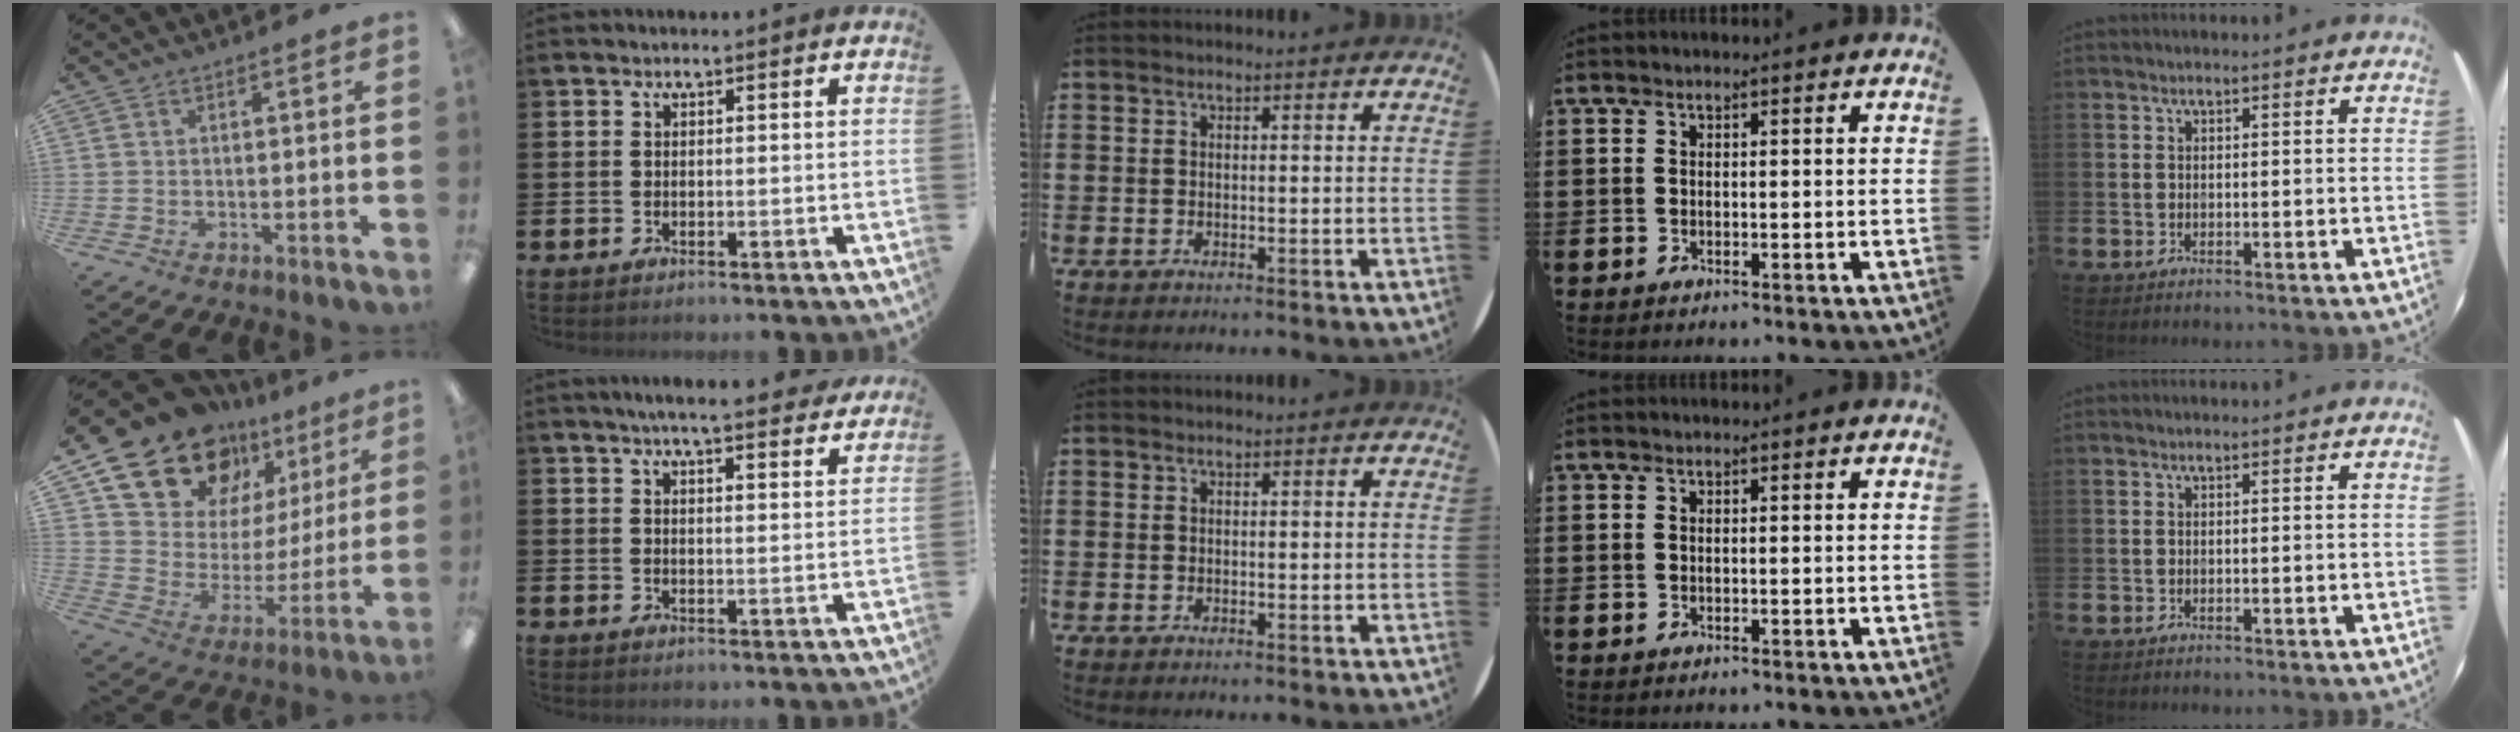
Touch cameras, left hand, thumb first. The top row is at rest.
{"thumb": {"total": 18.8, "force": [15.2, 9.7, 5.3], "torque": [-0.118, -0.116, 0.281]}, "index": {"total": 5.5, "force": [5.3, 0.0, 1.6], "torque": [-0.035, -0.026, 0.092]}}